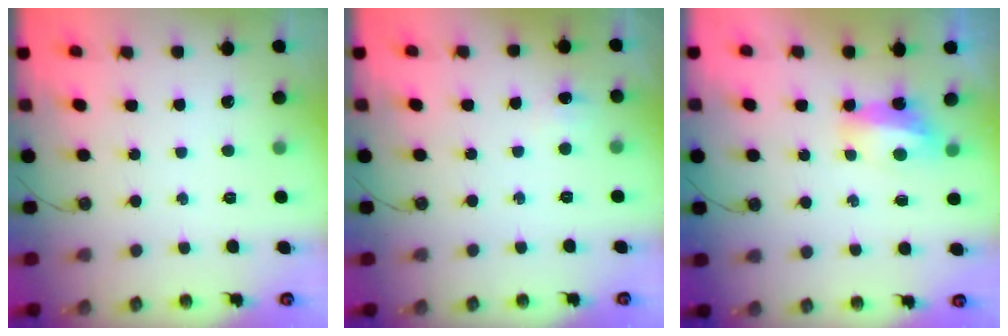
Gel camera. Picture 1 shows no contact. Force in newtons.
{"total": 13.4, "press": 3.3, "slide": 13.0}
{"total": 6.9, "press": 6.9, "slide": 0.5}